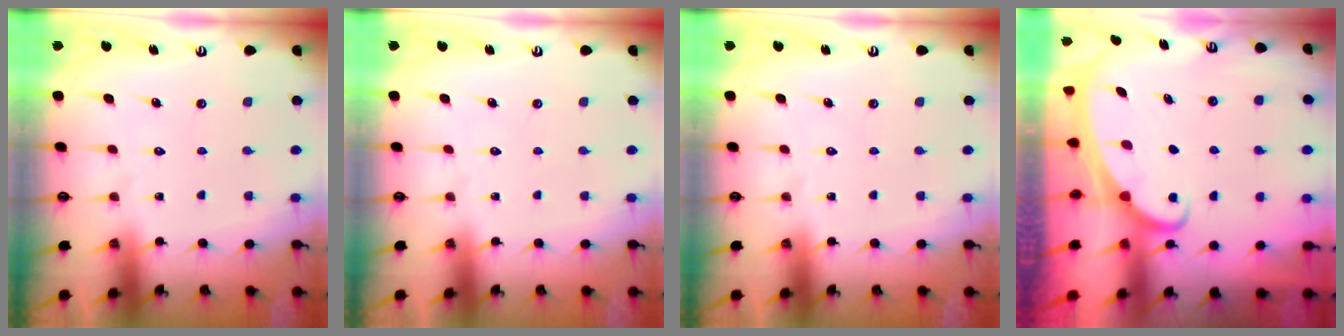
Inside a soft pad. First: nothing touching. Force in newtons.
{"total": 0.0}
{"total": 0.0}
{"total": 1.9, "press": 1.9, "slide": 0.3}